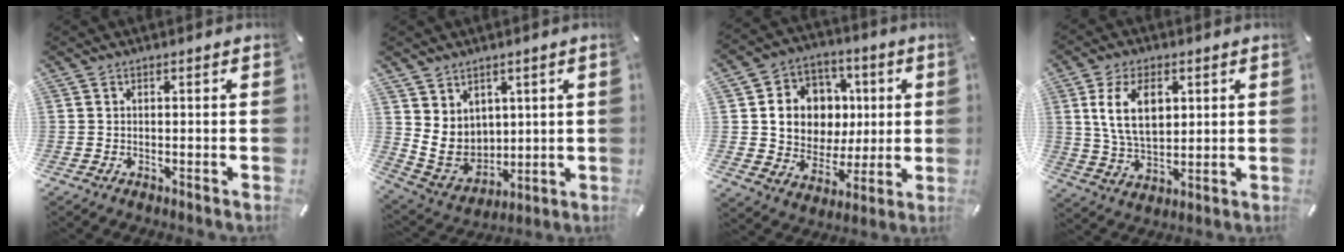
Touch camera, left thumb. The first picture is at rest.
{"total": 8.7, "force": [3.2, 7.7, 2.2], "torque": [-0.061, -0.036, 0.068]}
{"total": 12.3, "force": [1.5, 11.7, 3.6], "torque": [-0.057, -0.009, 0.040]}
{"total": 11.3, "force": [3.5, 7.0, 8.2], "torque": [-0.182, 0.000, 0.058]}